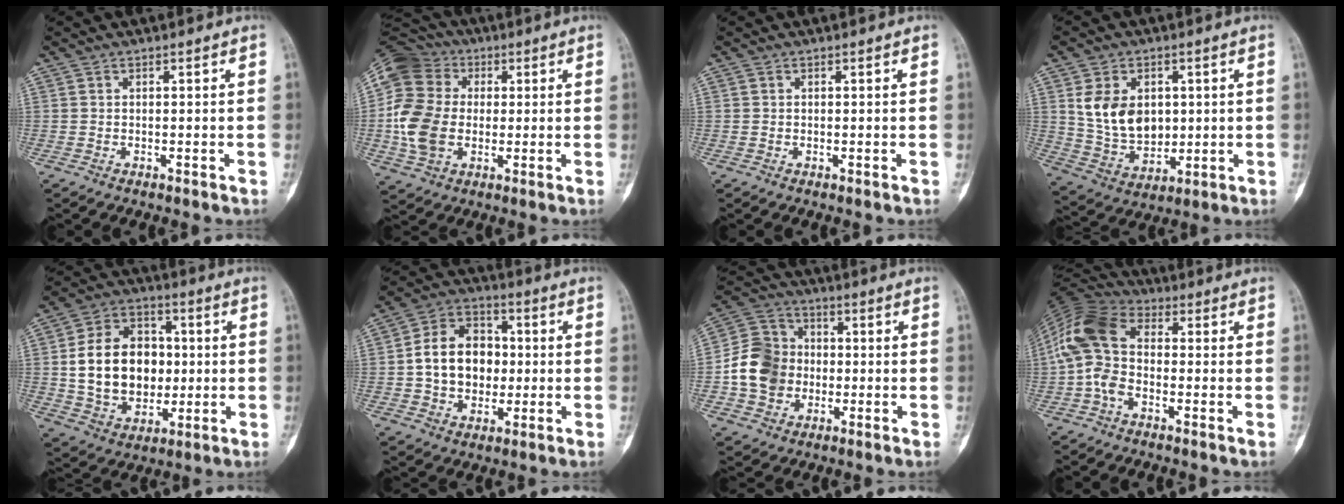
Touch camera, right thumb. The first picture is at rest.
{"total": 15.9, "force": [-0.1, 12.6, 9.7], "torque": [-0.188, 0.011, -0.005]}
{"total": 0.0}
{"total": 11.8, "force": [2.4, 8.7, 7.7], "torque": [-0.100, -0.016, 0.061]}
{"total": 17.5, "force": [0.7, 13.0, 11.6], "torque": [-0.159, 0.013, 0.019]}
{"total": 13.6, "force": [-0.1, 10.4, 8.7], "torque": [-0.108, 0.025, -0.005]}
{"total": 12.3, "force": [-1.6, 10.6, 5.9], "torque": [-0.091, 0.024, -0.037]}
{"total": 12.7, "force": [-1.3, 8.2, 9.6], "torque": [-0.198, 0.032, -0.038]}